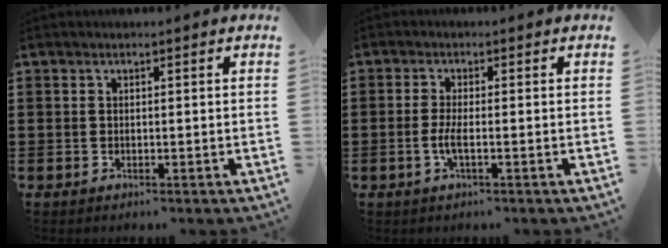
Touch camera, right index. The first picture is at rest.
{"total": 3.0, "force": [-0.9, 0.4, 2.8], "torque": [-0.064, -0.008, -0.020]}